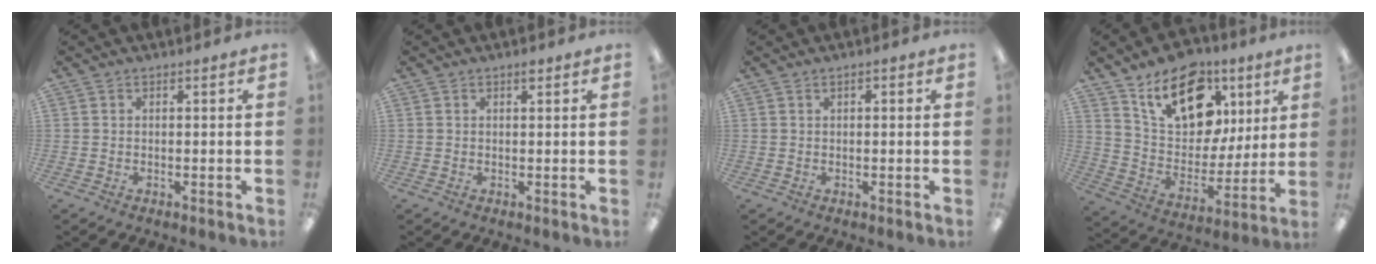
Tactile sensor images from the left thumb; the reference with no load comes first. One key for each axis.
{"total": 1.1, "fx": 0.8, "fy": 0.4, "fz": 0.7, "tx": 0.000, "ty": -0.005, "tz": 0.010}
{"total": 0.7, "fx": 0.2, "fy": 0.4, "fz": 0.6, "tx": -0.011, "ty": 0.003, "tz": 0.004}
{"total": 19.3, "fx": 10.9, "fy": 11.5, "fz": 10.9, "tx": -0.174, "ty": -0.044, "tz": 0.195}